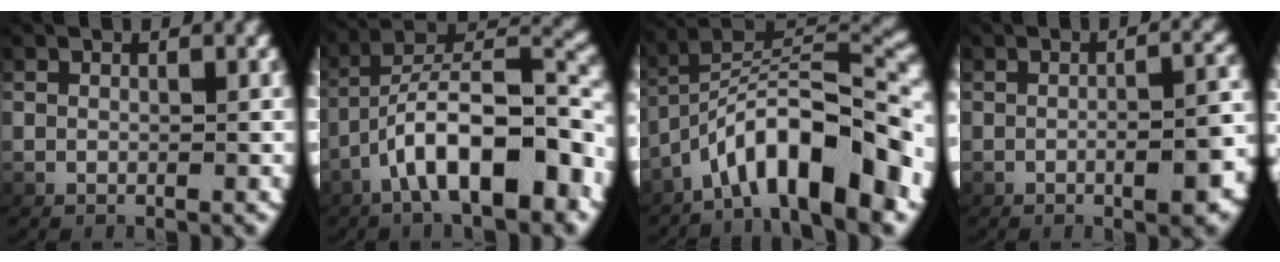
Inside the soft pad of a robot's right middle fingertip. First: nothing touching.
{"total": 7.1, "force": [-1.6, 3.2, 6.2], "torque": [-0.108, -0.002, -0.018]}
{"total": 8.6, "force": [-2.9, 4.0, 7.0], "torque": [-0.116, -0.005, -0.038]}
{"total": 4.5, "force": [-1.7, 1.4, 3.8], "torque": [-0.044, 0.004, -0.028]}